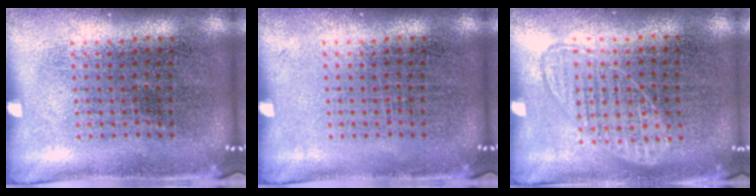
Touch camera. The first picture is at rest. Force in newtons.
{"total": 0.0}
{"total": 0.8, "press": 0.8, "slide": 0.2}